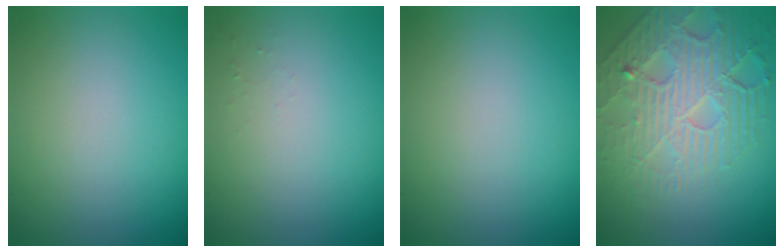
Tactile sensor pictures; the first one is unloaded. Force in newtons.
{"total": 0.5, "press": 0.5, "slide": 0.1}
{"total": 0.0}
{"total": 6.5, "press": 5.3, "slide": 3.9}